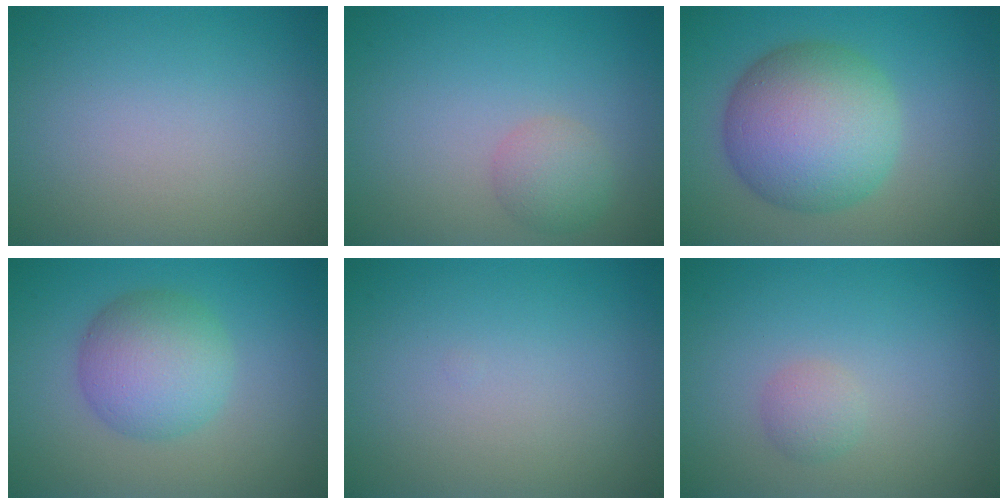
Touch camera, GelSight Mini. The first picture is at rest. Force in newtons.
{"total": 2.1, "press": 2.1, "slide": 0.1}
{"total": 9.3, "press": 9.3, "slide": 0.1}
{"total": 5.5, "press": 5.5, "slide": 0.2}
{"total": 0.0}
{"total": 1.3, "press": 1.3, "slide": 0.0}